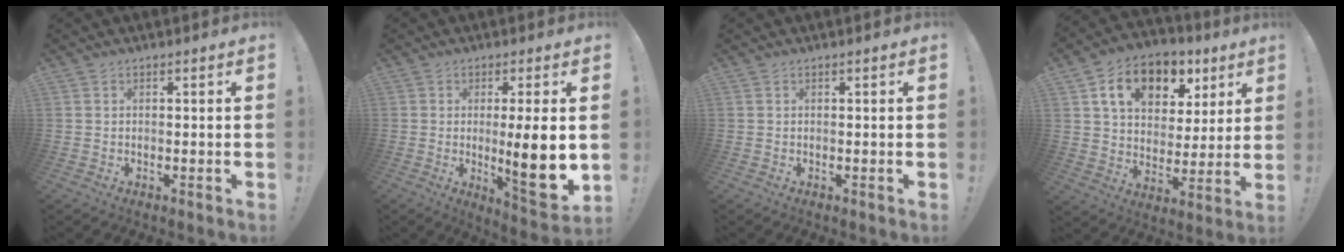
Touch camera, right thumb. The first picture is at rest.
{"total": 13.0, "force": [-0.5, 1.9, 12.8], "torque": [-0.180, -0.015, -0.006]}
{"total": 0.0}
{"total": 14.9, "force": [7.4, 10.1, 8.1], "torque": [-0.130, -0.026, 0.136]}